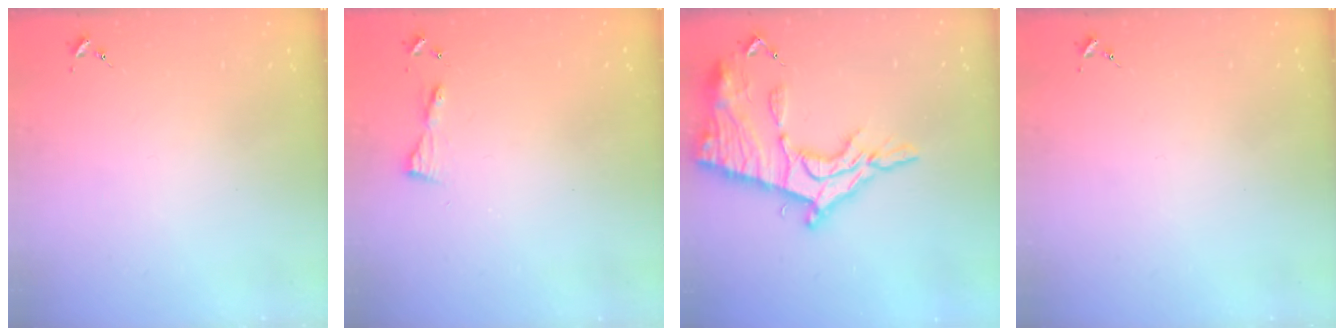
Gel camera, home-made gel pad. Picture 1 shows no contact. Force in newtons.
{"total": 4.7, "press": 4.7, "slide": 0.5}
{"total": 19.6, "press": 19.6, "slide": 1.7}
{"total": 0.0}